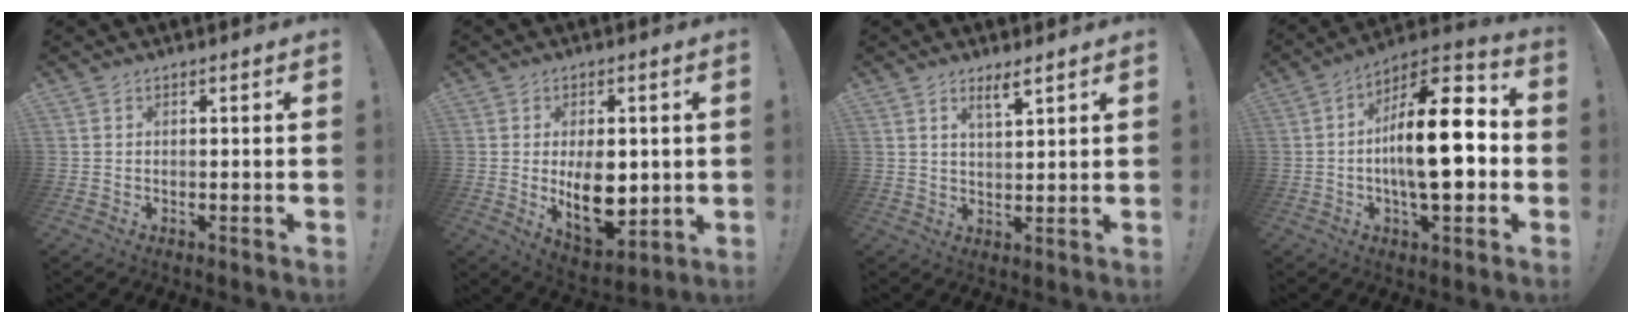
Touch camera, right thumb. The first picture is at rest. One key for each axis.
{"total": 12.3, "fx": -0.2, "fy": 7.8, "fz": 9.5, "tx": -0.132, "ty": -0.014, "tz": 0.003}
{"total": 4.5, "fx": 3.2, "fy": 1.0, "fz": 3.0, "tx": -0.046, "ty": -0.020, "tz": 0.051}
{"total": 20.0, "fx": -1.6, "fy": 8.2, "fz": 18.2, "tx": -0.285, "ty": 0.007, "tz": -0.031}